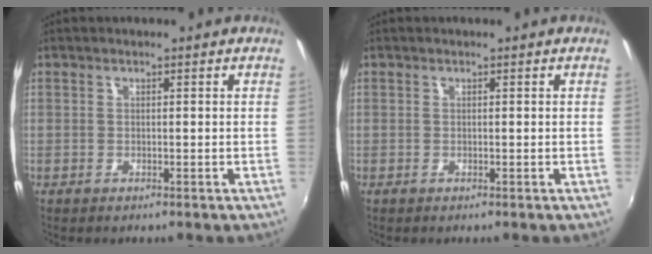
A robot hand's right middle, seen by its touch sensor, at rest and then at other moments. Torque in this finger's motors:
{"motor_torque": [-0.19, 0.19, 0.02, 0.00]}